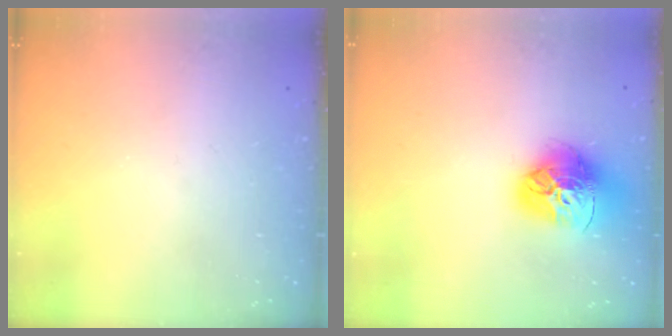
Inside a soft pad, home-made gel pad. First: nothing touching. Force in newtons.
{"total": 18.0, "press": 17.9, "slide": 1.8}